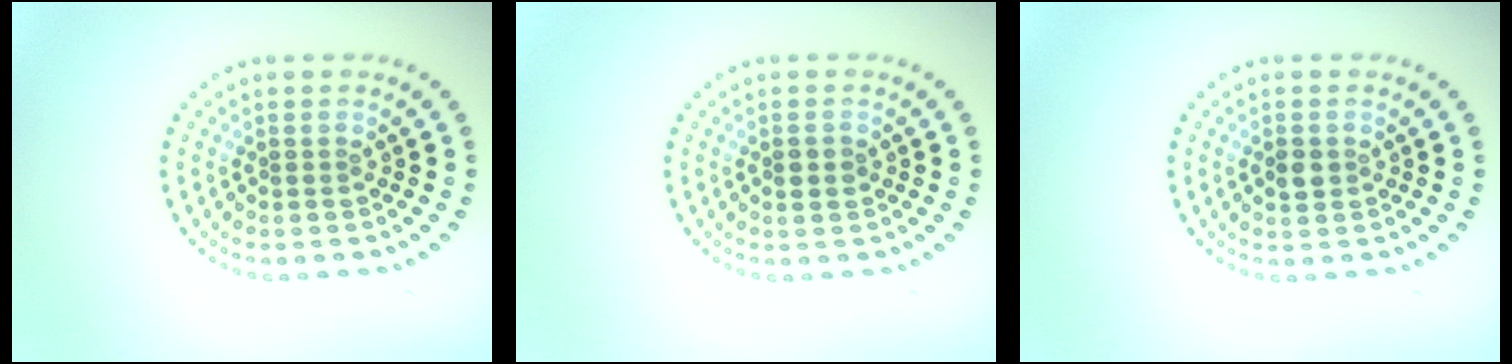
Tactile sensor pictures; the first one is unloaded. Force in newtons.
{"total": 1.2, "press": 1.2, "slide": 0.2}
{"total": 1.4, "press": 1.3, "slide": 0.3}